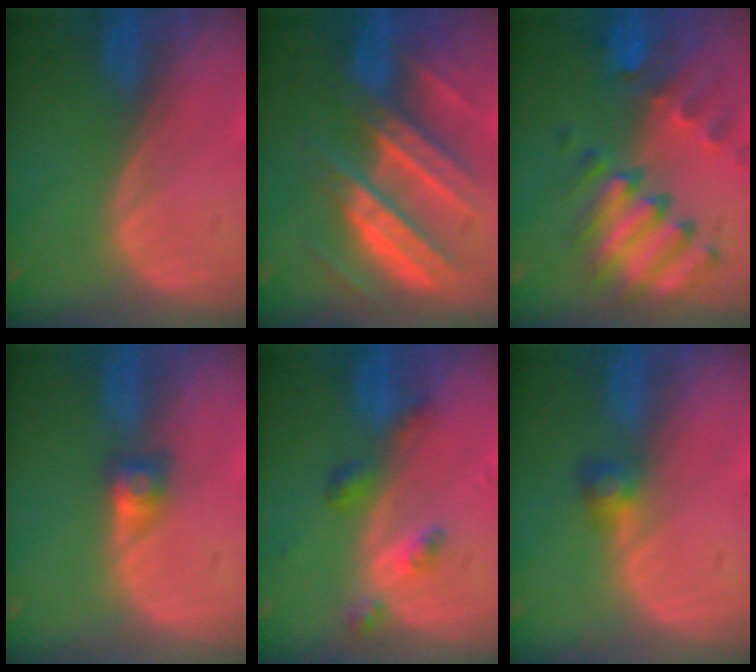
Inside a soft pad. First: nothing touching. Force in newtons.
{"total": 10.2, "press": 10.2, "slide": 1.0}
{"total": 10.1, "press": 8.8, "slide": 4.8}
{"total": 2.6, "press": 2.3, "slide": 1.0}
{"total": 4.2, "press": 3.9, "slide": 1.6}
{"total": 2.5, "press": 2.5, "slide": 0.5}